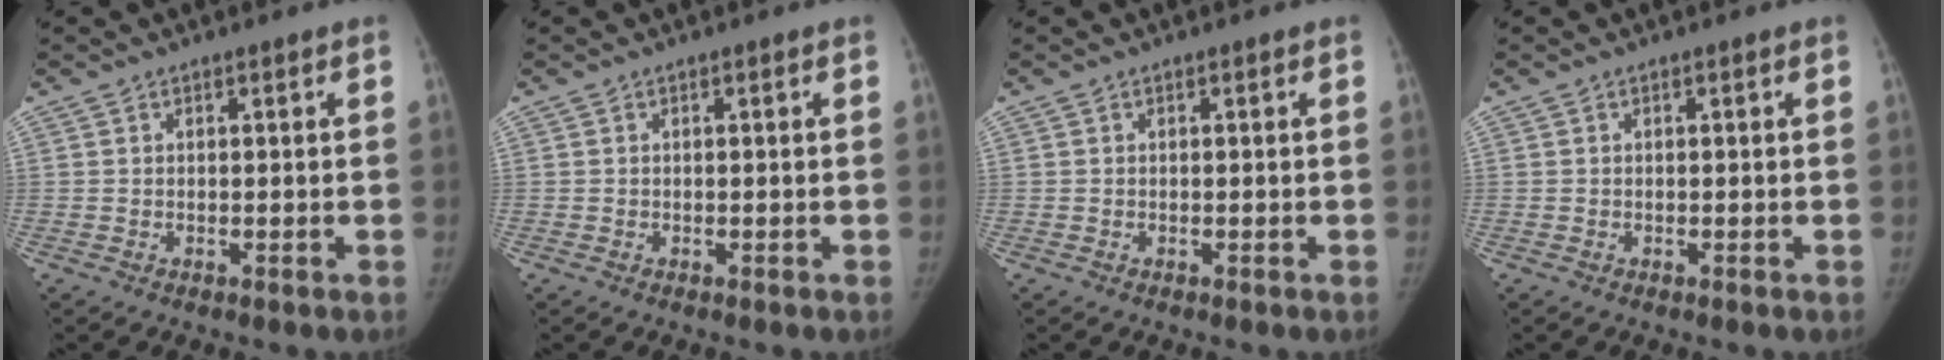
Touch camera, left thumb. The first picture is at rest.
{"total": 0.0}
{"total": 0.0}
{"total": 0.0}